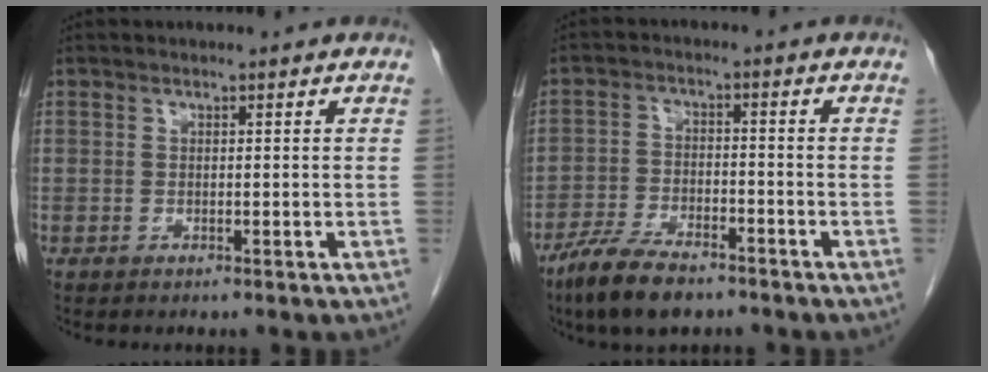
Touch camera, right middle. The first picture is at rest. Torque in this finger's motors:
{"motor_torque": [0.95, -0.80, 0.32, 0.09]}